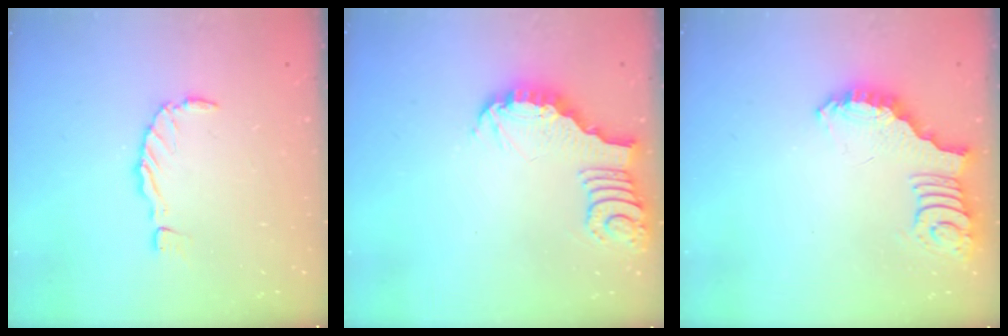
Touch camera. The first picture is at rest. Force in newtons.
{"total": 3.7, "press": 3.7, "slide": 0.1}
{"total": 2.6, "press": 2.5, "slide": 0.6}